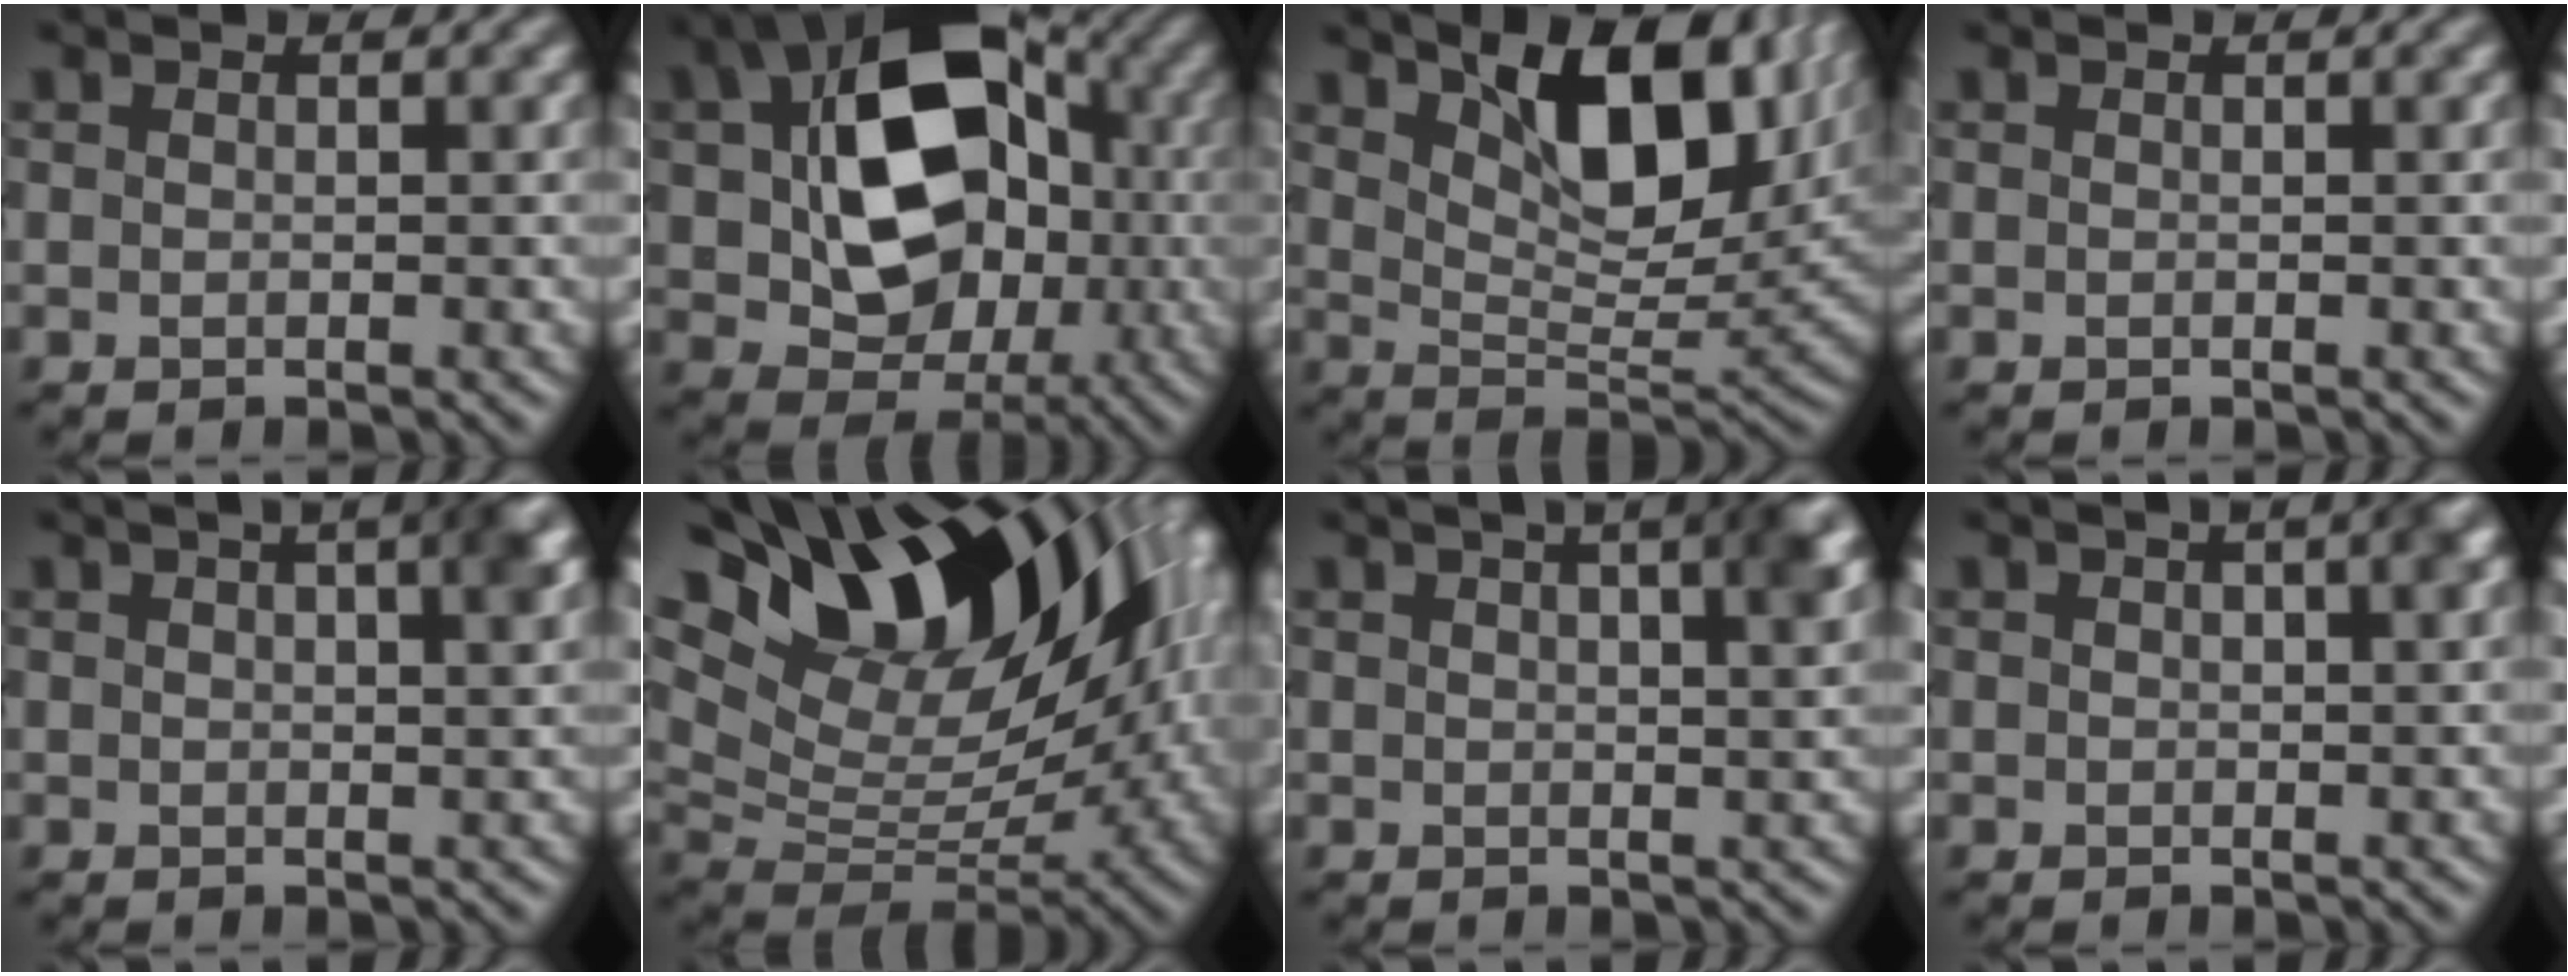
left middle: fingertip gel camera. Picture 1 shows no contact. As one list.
[{"total": 14.3, "force": [1.4, 10.3, 9.8], "torque": [-0.147, -0.004, 0.029]}, {"total": 10.3, "force": [5.3, 4.4, 7.7], "torque": [-0.119, 0.000, 0.089]}, {"total": 0.0}, {"total": 3.9, "force": [1.7, 1.3, 3.3], "torque": [-0.032, 0.014, 0.026]}, {"total": 17.4, "force": [7.5, 9.3, 12.6], "torque": [-0.211, 0.035, 0.127]}, {"total": 5.3, "force": [2.4, 2.0, 4.3], "torque": [-0.033, 0.026, 0.026]}, {"total": 1.8, "force": [0.7, 0.5, 1.6], "torque": [-0.016, 0.012, 0.008]}]